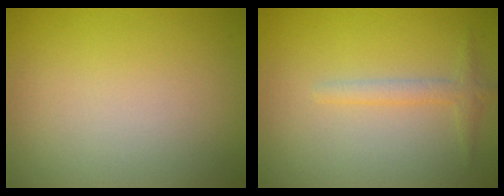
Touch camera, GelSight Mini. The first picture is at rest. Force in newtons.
{"total": 1.6, "press": 1.6, "slide": 0.1}